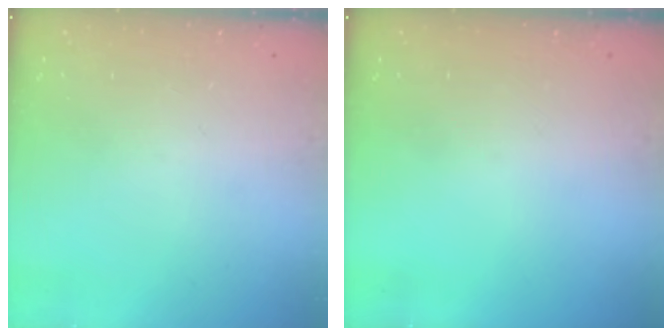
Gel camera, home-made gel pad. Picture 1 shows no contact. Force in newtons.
{"total": 0.0}